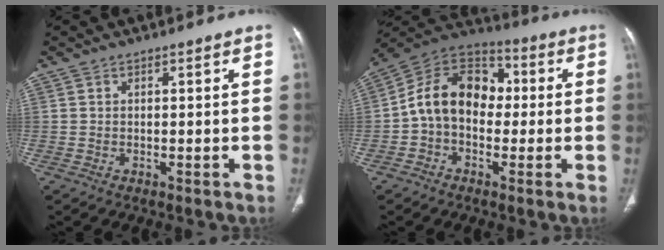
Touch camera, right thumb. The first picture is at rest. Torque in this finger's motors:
{"motor_torque": [1.35, 1.33, 0.72, -0.71, 0.33]}